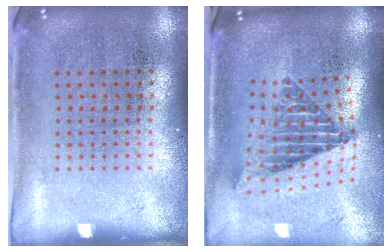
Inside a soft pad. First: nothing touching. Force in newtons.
{"total": 2.4, "press": 1.7, "slide": 1.8}